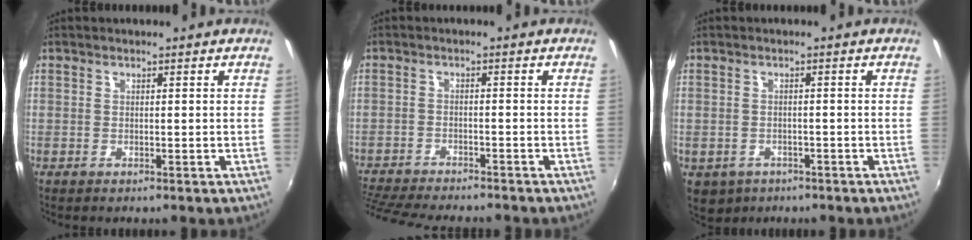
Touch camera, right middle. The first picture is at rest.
{"total": 12.5, "force": [-11.2, 2.0, 5.0], "torque": [-0.127, -0.026, -0.187]}
{"total": 5.3, "force": [-2.5, 4.2, 2.1], "torque": [-0.051, -0.013, -0.031]}